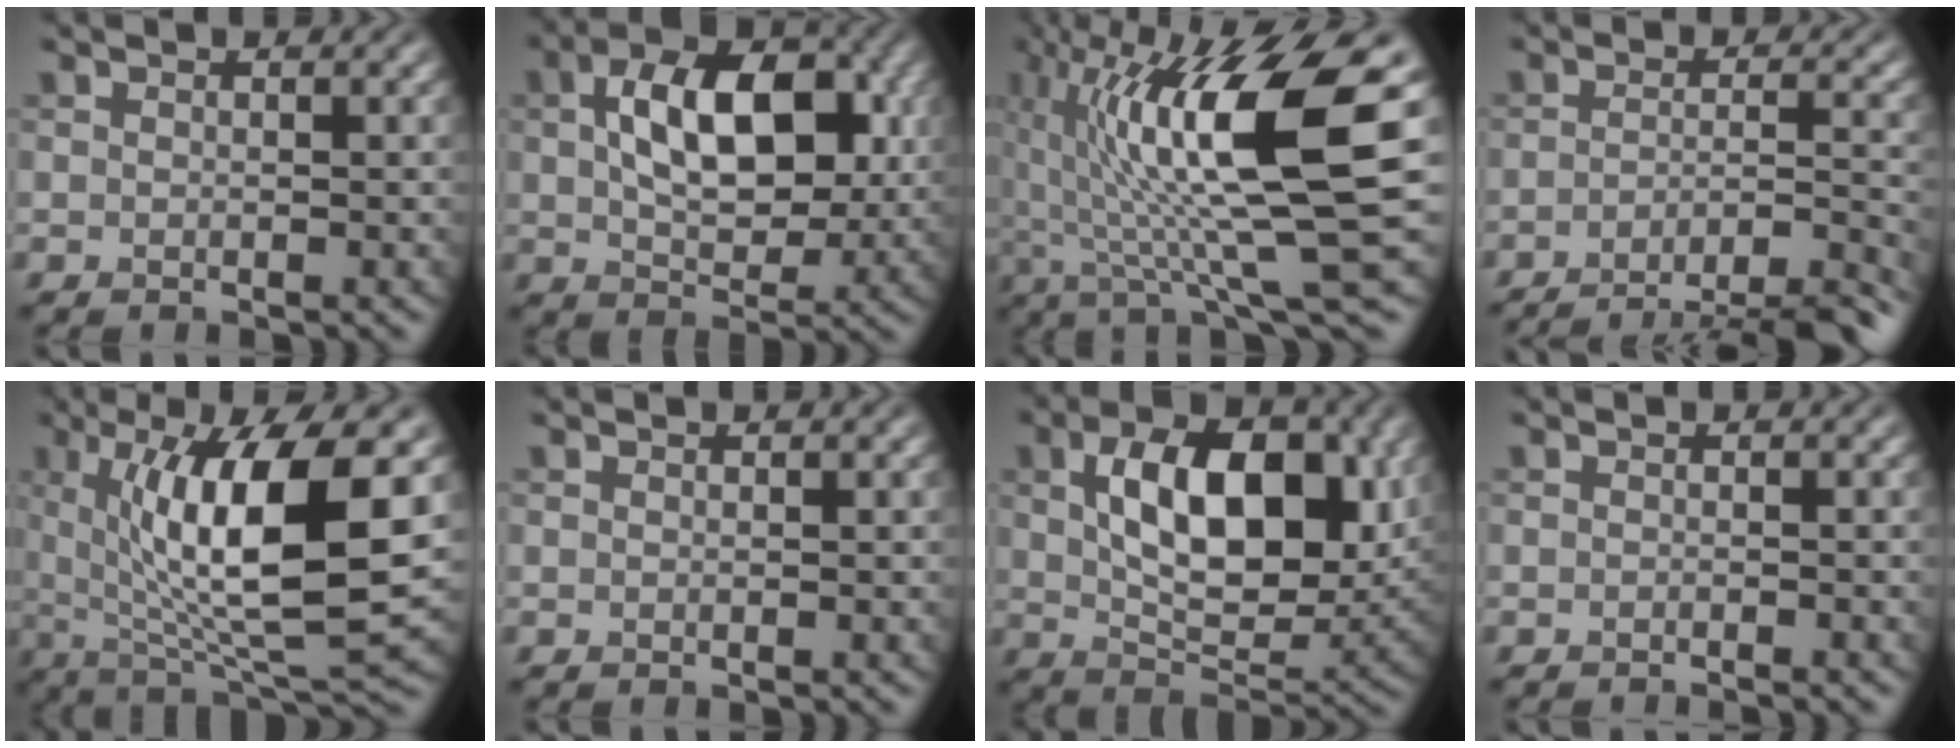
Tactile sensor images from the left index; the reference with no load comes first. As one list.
[{"total": 9.4, "force": [1.8, 5.4, 7.5], "torque": [-0.122, 0.010, 0.028]}, {"total": 13.8, "force": [2.3, 2.7, 13.3], "torque": [-0.223, 0.004, 0.044]}, {"total": 8.6, "force": [-6.8, 1.7, 4.9], "torque": [-0.068, -0.001, -0.101]}, {"total": 12.3, "force": [2.3, 3.1, 11.7], "torque": [-0.185, -0.005, 0.045]}, {"total": 0.0}, {"total": 10.4, "force": [2.3, 5.8, 8.3], "torque": [-0.135, -0.002, 0.044]}, {"total": 1.0, "force": [-0.9, 0.1, 0.5], "torque": [0.001, 0.000, -0.018]}]